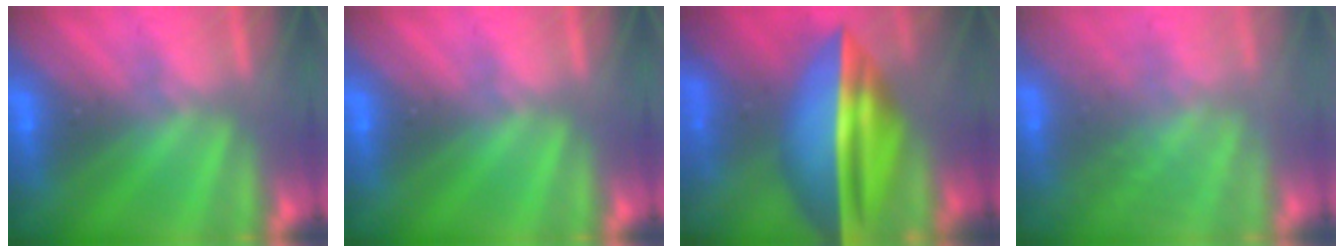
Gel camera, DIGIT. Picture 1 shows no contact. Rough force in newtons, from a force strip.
{"total": 0.0}
{"total": 7.0}
{"total": 2.9}